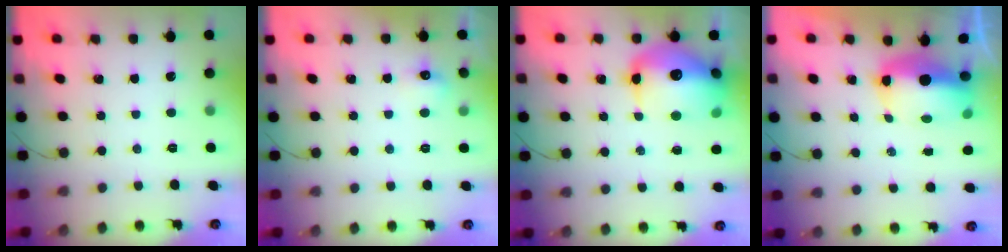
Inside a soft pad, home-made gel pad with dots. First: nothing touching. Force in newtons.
{"total": 4.9, "press": 4.7, "slide": 1.3}
{"total": 19.2, "press": 18.7, "slide": 4.1}
{"total": 9.5, "press": 9.3, "slide": 2.0}